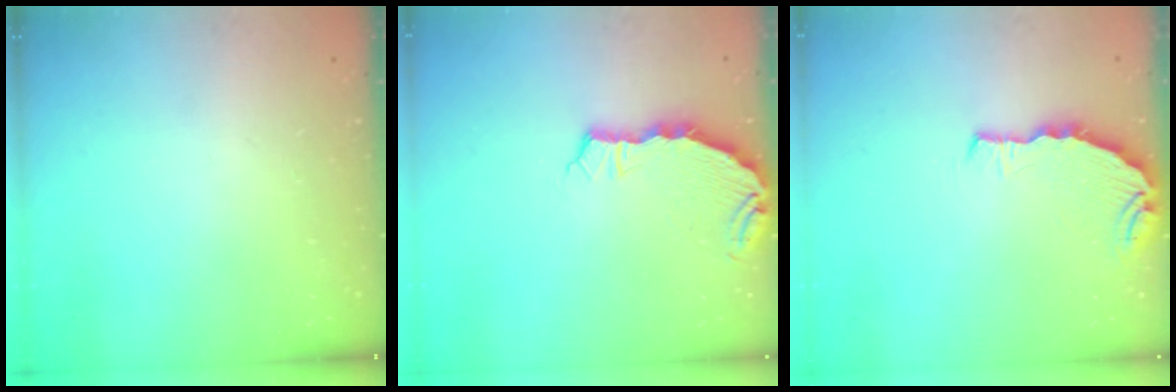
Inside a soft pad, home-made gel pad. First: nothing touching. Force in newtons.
{"total": 7.0, "press": 5.6, "slide": 4.3}
{"total": 7.4, "press": 5.7, "slide": 4.7}